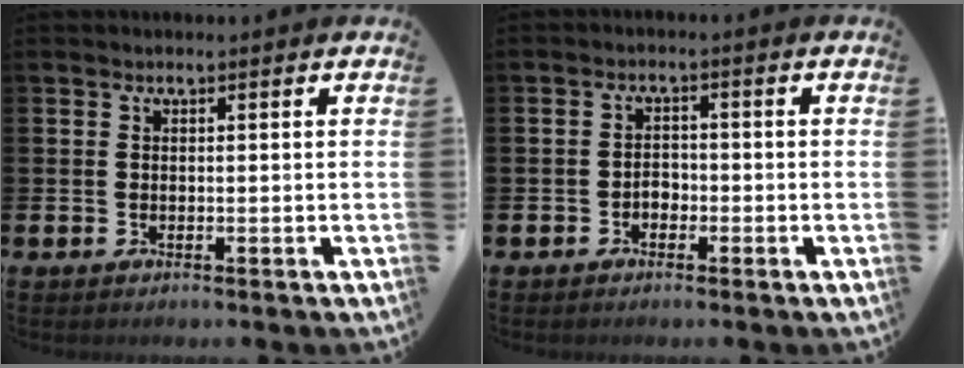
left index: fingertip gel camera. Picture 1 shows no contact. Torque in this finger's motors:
{"motor_torque": [-0.11, 0.08, 0.01, -0.01]}